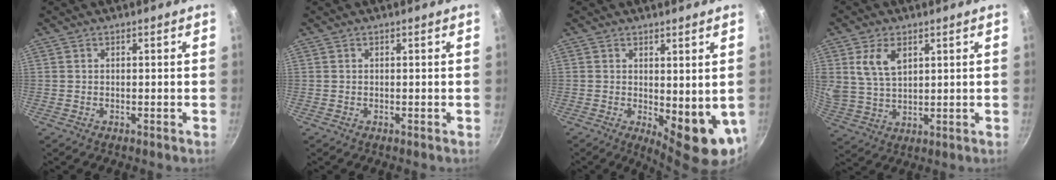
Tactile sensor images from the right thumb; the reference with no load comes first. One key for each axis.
{"total": 0.0}
{"total": 9.6, "fx": 0.2, "fy": 4.1, "fz": 8.7, "tx": -0.093, "ty": -0.015, "tz": 0.014}
{"total": 8.1, "fx": 3.3, "fy": 5.0, "fz": 5.5, "tx": -0.096, "ty": -0.016, "tz": 0.071}